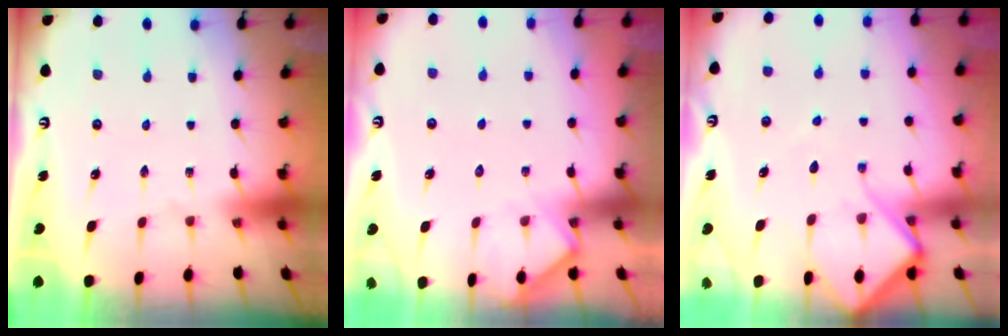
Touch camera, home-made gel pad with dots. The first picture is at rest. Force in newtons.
{"total": 6.1, "press": 6.0, "slide": 0.8}
{"total": 8.7, "press": 8.7, "slide": 0.8}